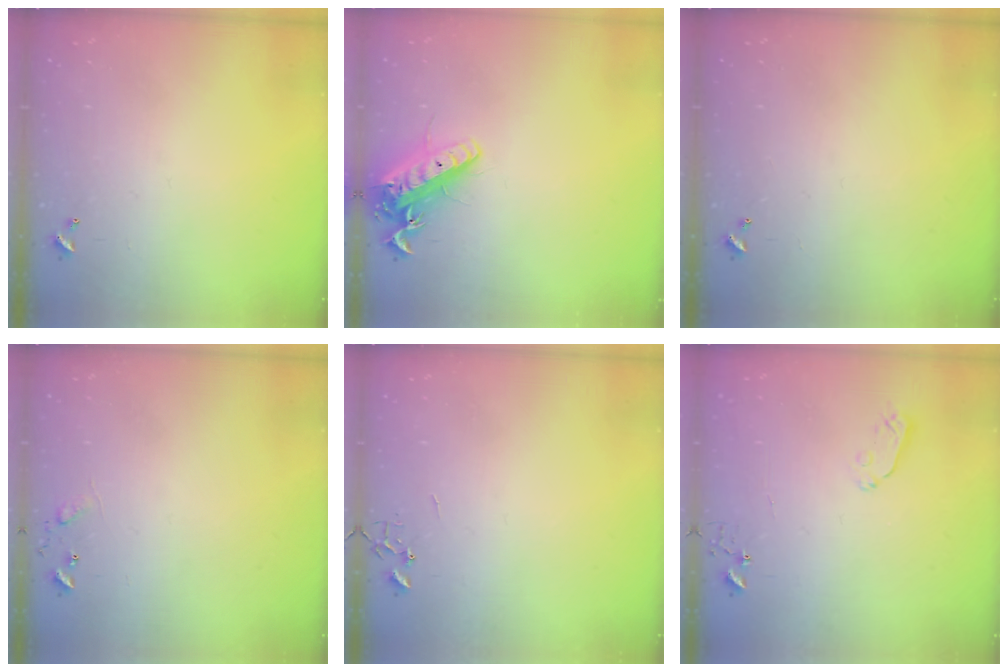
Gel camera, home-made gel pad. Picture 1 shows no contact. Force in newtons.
{"total": 15.0, "press": 14.7, "slide": 2.8}
{"total": 0.0}
{"total": 8.0, "press": 8.0, "slide": 0.4}
{"total": 0.0}
{"total": 3.8, "press": 3.8, "slide": 0.6}